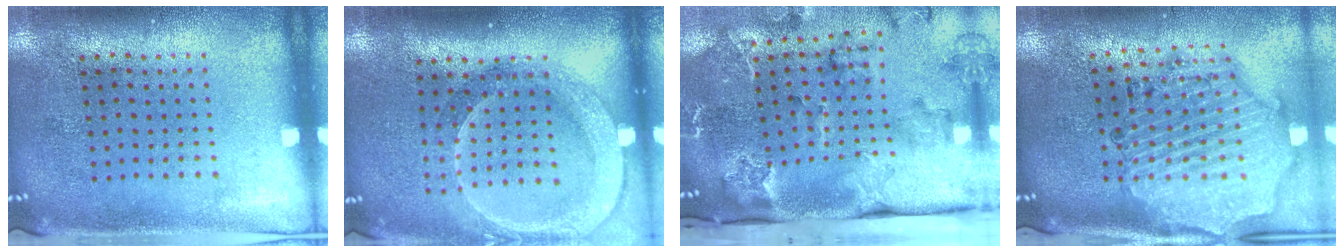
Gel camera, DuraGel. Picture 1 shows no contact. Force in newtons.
{"total": 2.4, "press": 1.9, "slide": 1.4}
{"total": 2.8, "press": 2.4, "slide": 1.5}
{"total": 2.1, "press": 2.0, "slide": 0.4}